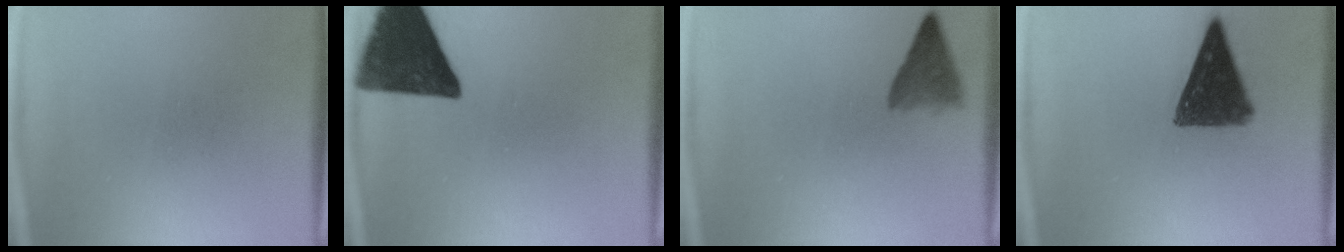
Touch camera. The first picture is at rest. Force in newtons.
{"total": 16.4}
{"total": 4.2}
{"total": 12.4}